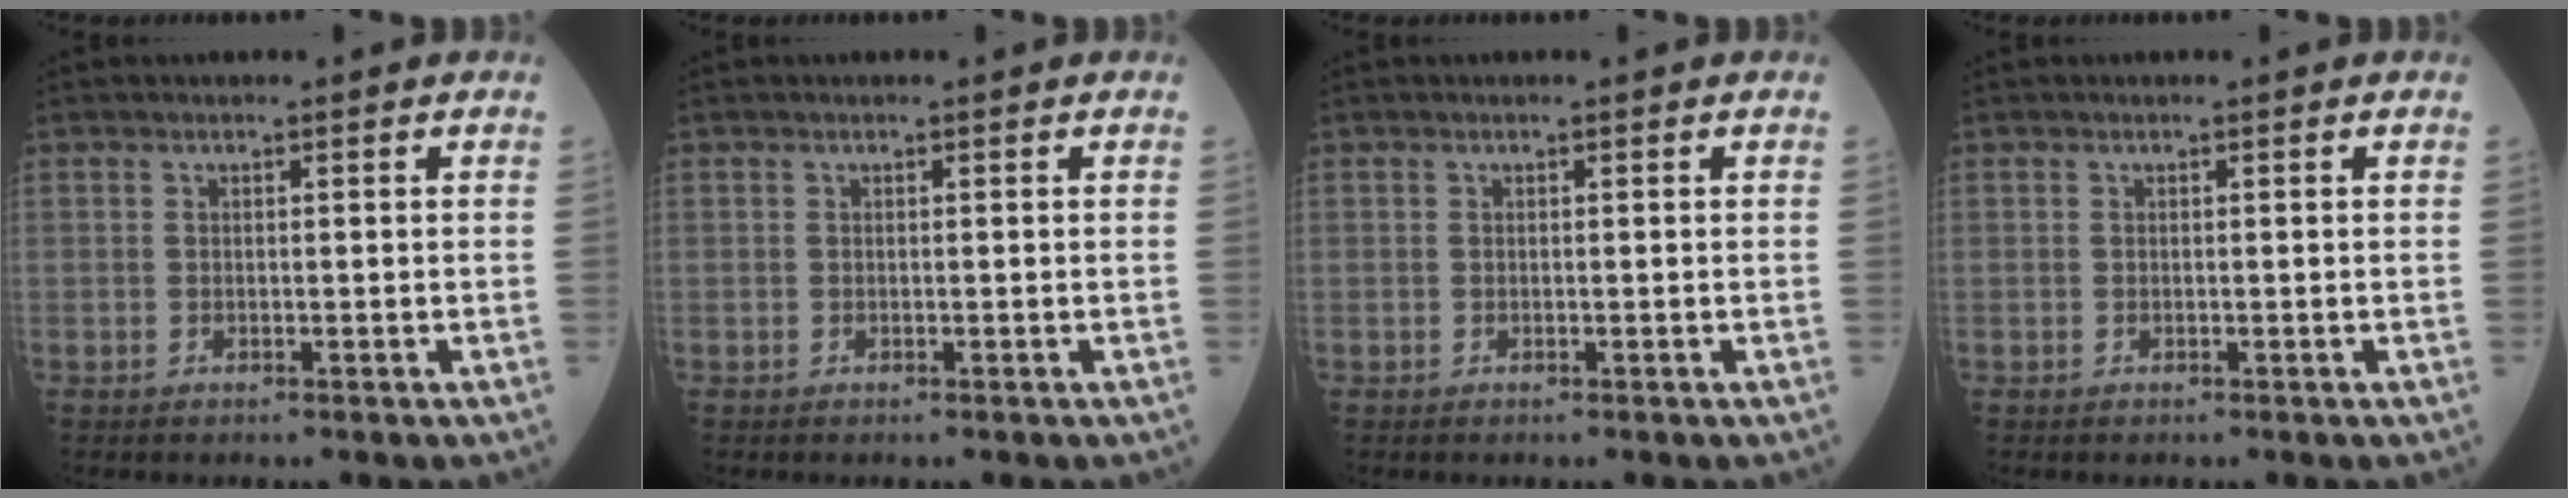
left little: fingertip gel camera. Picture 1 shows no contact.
{"total": 0.0}
{"total": 0.0}
{"total": 0.0}